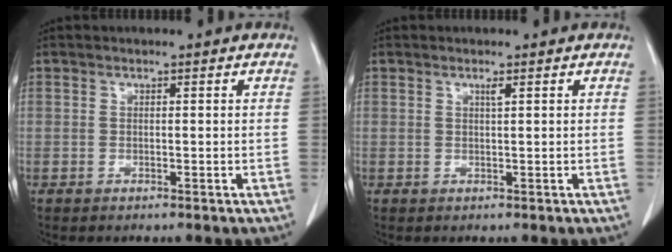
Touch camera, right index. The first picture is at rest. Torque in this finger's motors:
{"motor_torque": [-0.02, 0.03, 0.00, 0.00]}